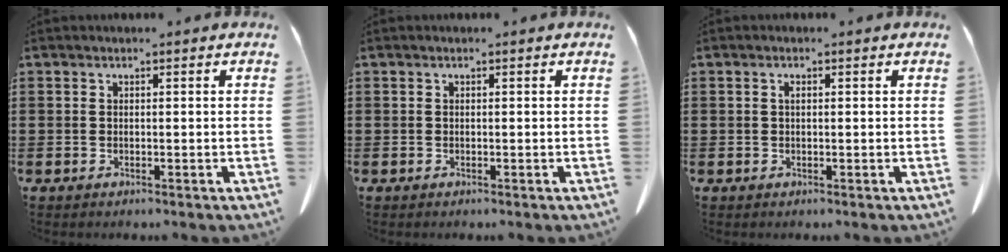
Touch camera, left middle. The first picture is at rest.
{"total": 0.0}
{"total": 0.9, "force": [0.2, 0.3, 0.8], "torque": [-0.018, 0.000, 0.003]}